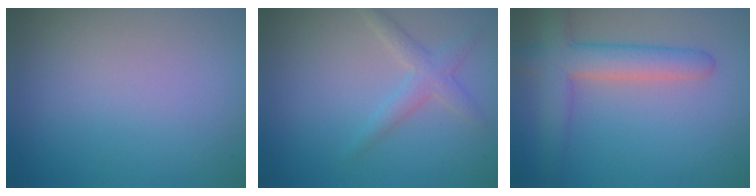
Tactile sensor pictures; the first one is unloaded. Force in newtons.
{"total": 2.1, "press": 2.1, "slide": 0.1}
{"total": 4.9, "press": 4.9, "slide": 0.3}